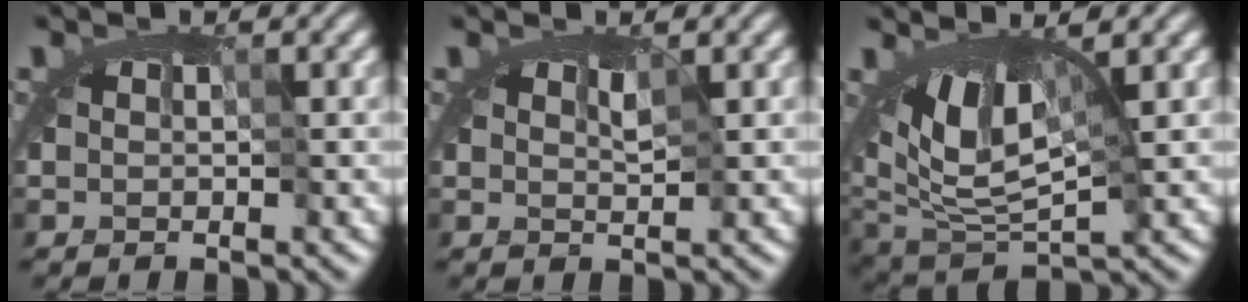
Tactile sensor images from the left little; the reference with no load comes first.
{"total": 0.7, "force": [0.7, 0.0, 0.0], "torque": [0.001, 0.001, 0.006]}
{"total": 5.7, "force": [1.4, 2.7, 4.8], "torque": [-0.080, -0.007, 0.028]}